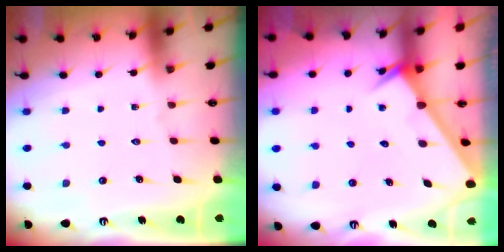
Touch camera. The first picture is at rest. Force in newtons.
{"total": 2.7, "press": 2.7, "slide": 0.0}